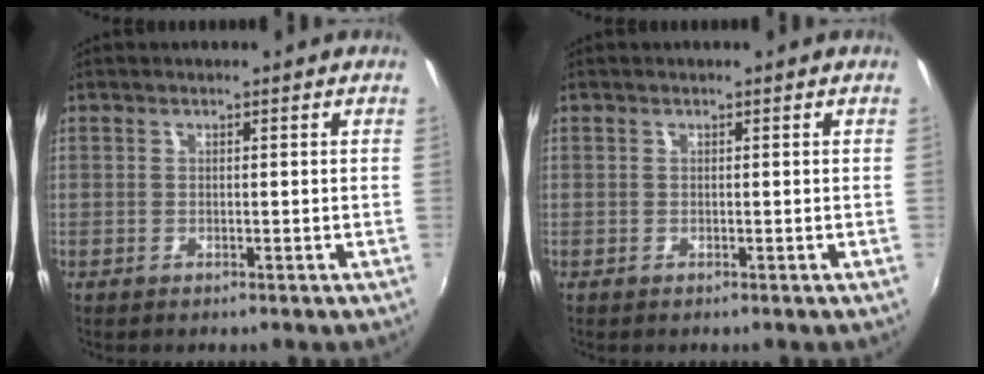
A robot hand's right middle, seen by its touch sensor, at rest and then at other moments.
{"total": 0.0}